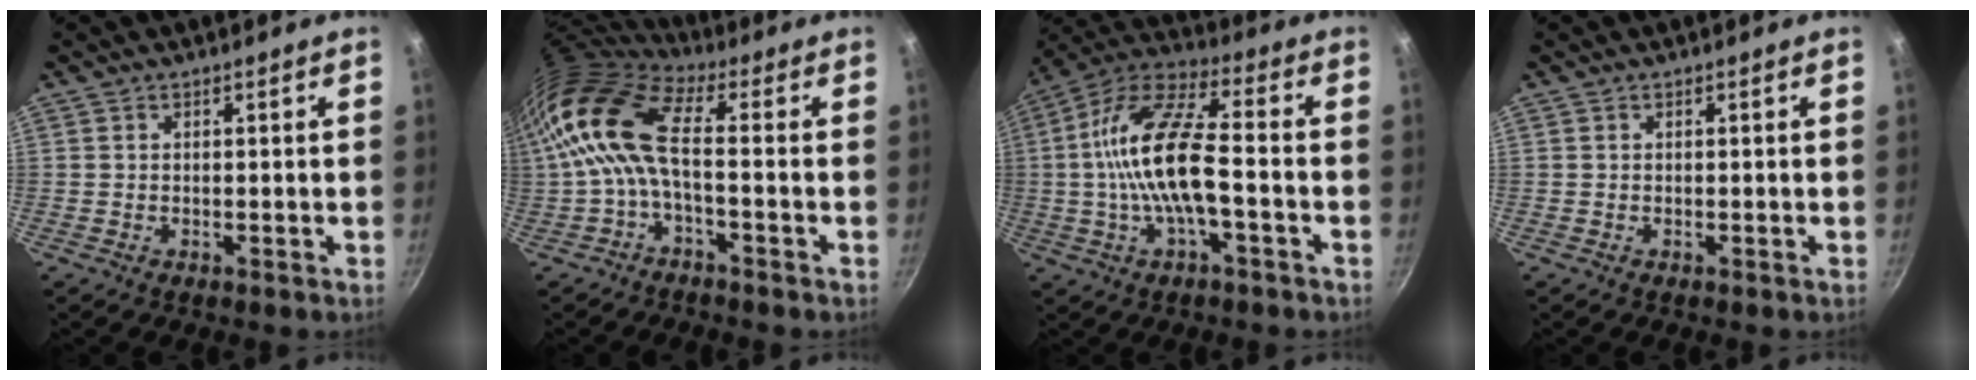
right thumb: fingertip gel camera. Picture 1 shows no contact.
{"total": 11.5, "force": [-0.4, 4.6, 10.6], "torque": [-0.222, 0.019, -0.021]}
{"total": 16.1, "force": [-2.1, 6.0, 14.8], "torque": [-0.280, 0.041, -0.056]}
{"total": 0.0}